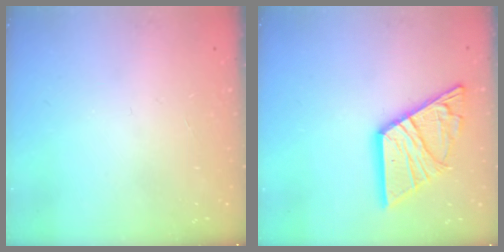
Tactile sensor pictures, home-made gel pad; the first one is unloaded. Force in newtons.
{"total": 17.5, "press": 17.5, "slide": 1.5}